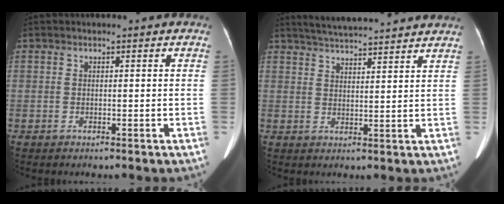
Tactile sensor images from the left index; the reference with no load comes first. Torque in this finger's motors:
{"motor_torque": [0.30, -0.80, 0.05, 0.04]}